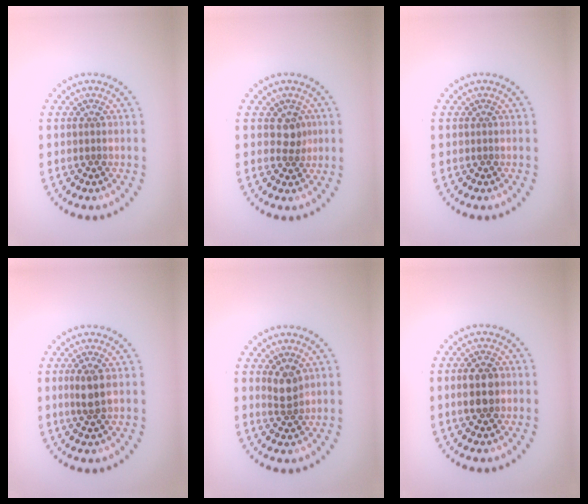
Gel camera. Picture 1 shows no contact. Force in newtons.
{"total": 1.6, "press": 1.4, "slide": 0.7}
{"total": 0.0}
{"total": 2.0, "press": 1.8, "slide": 0.9}
{"total": 2.1, "press": 1.9, "slide": 1.0}
{"total": 3.2, "press": 3.2, "slide": 0.1}